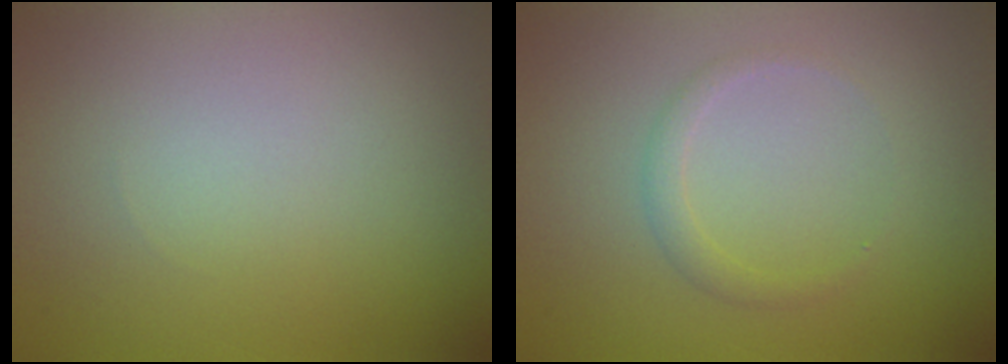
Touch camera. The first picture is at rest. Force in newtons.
{"total": 1.2, "press": 1.2, "slide": 0.1}